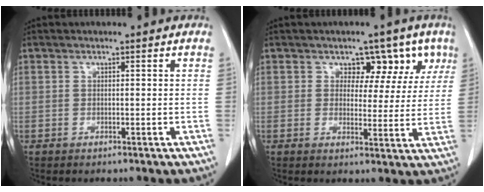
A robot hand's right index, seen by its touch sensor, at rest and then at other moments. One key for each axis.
{"total": 6.5, "fx": 3.6, "fy": 4.7, "fz": 2.6, "tx": -0.008, "ty": 0.010, "tz": 0.040}